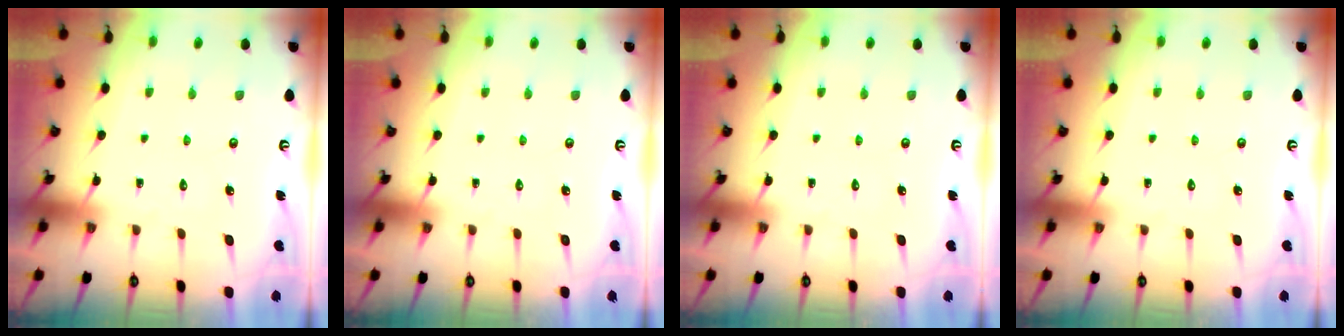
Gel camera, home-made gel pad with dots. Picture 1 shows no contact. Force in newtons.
{"total": 0.0}
{"total": 0.0}
{"total": 0.0}